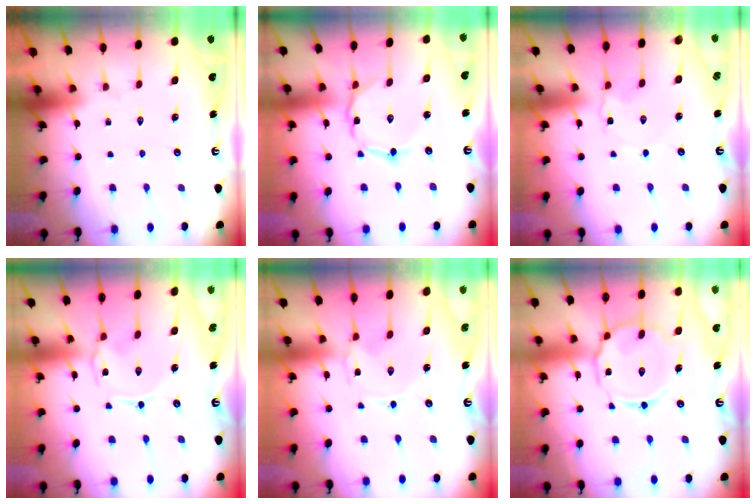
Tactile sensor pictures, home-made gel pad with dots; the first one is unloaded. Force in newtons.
{"total": 1.1, "press": 1.0, "slide": 0.2}
{"total": 1.4, "press": 1.3, "slide": 0.2}
{"total": 0.9, "press": 0.8, "slide": 0.2}
{"total": 0.0}
{"total": 13.2, "press": 13.2, "slide": 1.2}